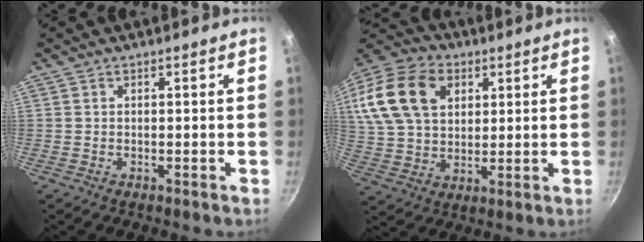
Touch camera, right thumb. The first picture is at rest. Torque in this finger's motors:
{"motor_torque": [-0.75, 1.23, 0.77, -0.44, 0.15]}